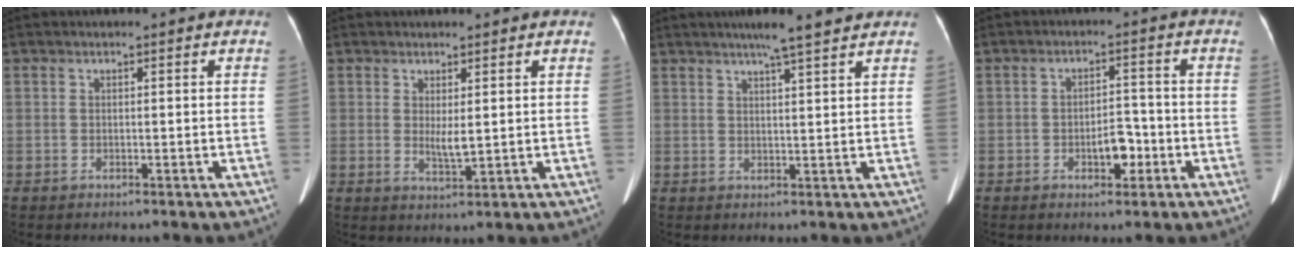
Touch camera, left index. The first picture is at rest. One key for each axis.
{"total": 2.5, "fx": 0.6, "fy": 0.5, "fz": 2.4, "tx": -0.048, "ty": -0.006, "tz": 0.016}
{"total": 6.4, "fx": 5.1, "fy": -0.3, "fz": 3.8, "tx": -0.063, "ty": 0.013, "tz": 0.075}
{"total": 4.2, "fx": -1.7, "fy": 2.1, "fz": 3.2, "tx": -0.047, "ty": 0.008, "tz": -0.024}